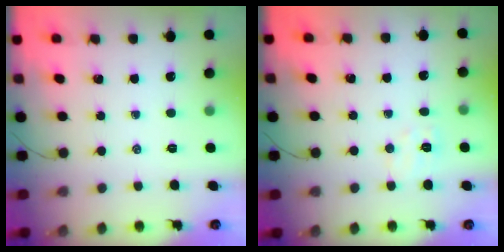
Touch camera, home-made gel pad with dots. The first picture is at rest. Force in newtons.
{"total": 5.5, "press": 5.4, "slide": 1.0}